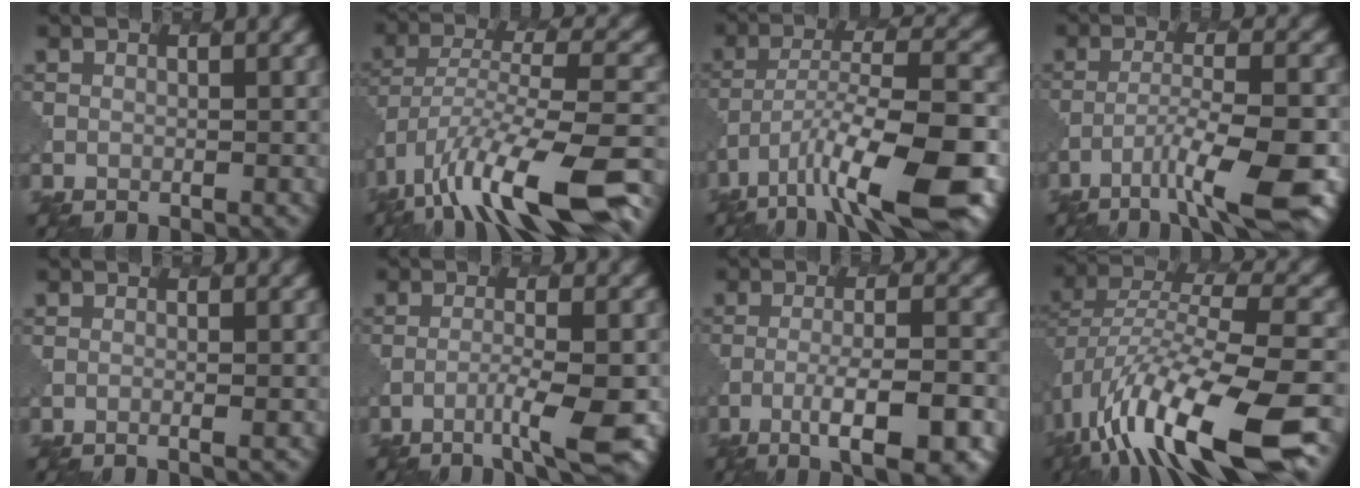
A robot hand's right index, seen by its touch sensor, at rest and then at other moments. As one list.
[{"total": 13.5, "force": [-8.1, 4.1, 10.0], "torque": [-0.185, 0.010, -0.130]}, {"total": 11.2, "force": [-6.3, 2.8, 8.8], "torque": [-0.147, 0.006, -0.105]}, {"total": 8.3, "force": [-4.7, 1.4, 6.7], "torque": [-0.105, 0.006, -0.072]}, {"total": 0.8, "force": [-0.3, 0.2, 0.8], "torque": [-0.005, 0.000, -0.013]}, {"total": 5.4, "force": [-2.9, 0.8, 4.5], "torque": [-0.065, 0.003, -0.045]}, {"total": 7.4, "force": [-3.6, 1.6, 6.3], "torque": [-0.099, 0.003, -0.053]}, {"total": 14.2, "force": [-7.4, 4.6, 11.2], "torque": [-0.217, -0.002, -0.123]}]